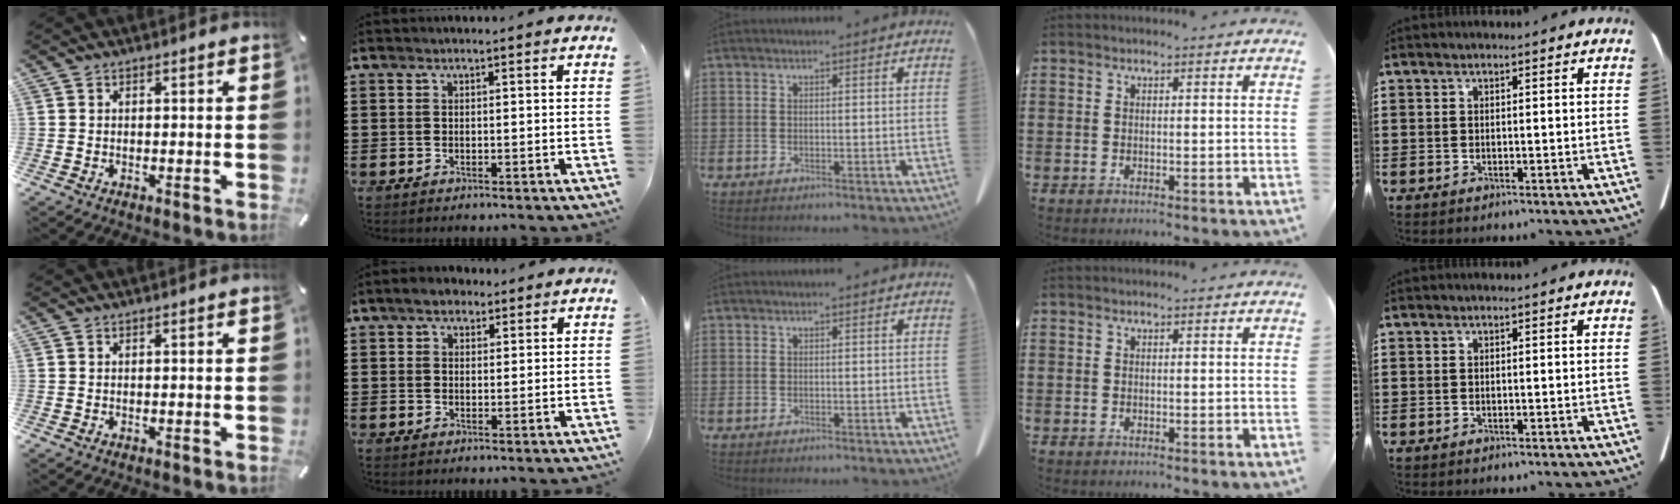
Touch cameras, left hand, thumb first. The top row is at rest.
{"index": {"total": 2.9, "force": [2.1, 1.7, 1.1], "torque": [-0.021, 0.009, 0.037]}}